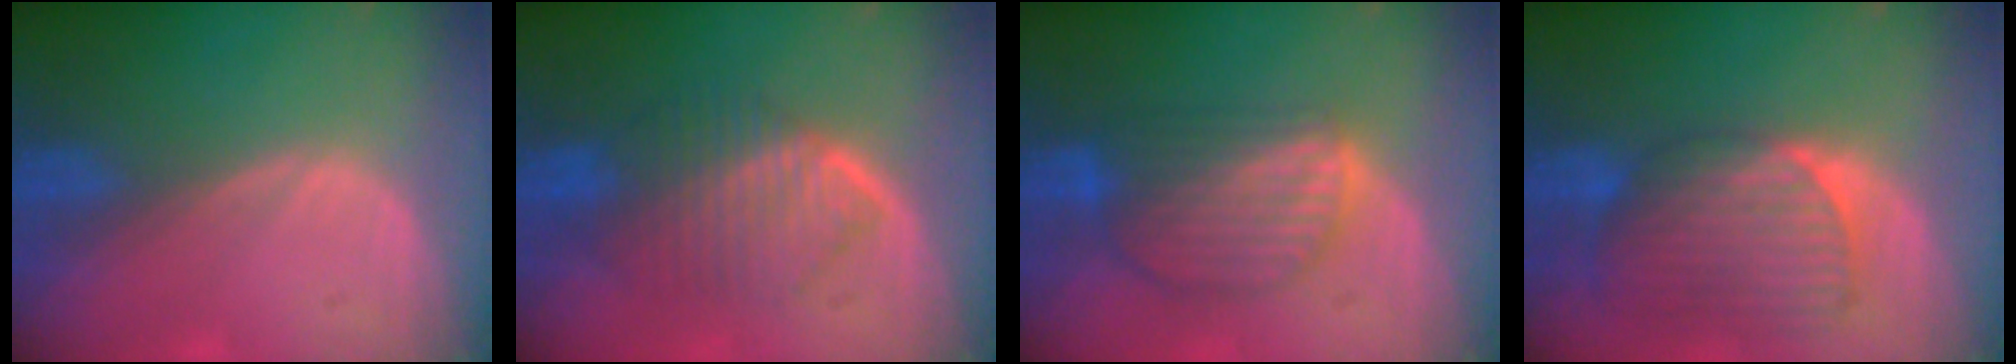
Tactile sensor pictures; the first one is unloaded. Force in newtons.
{"total": 7.3, "press": 7.3, "slide": 0.2}
{"total": 8.1, "press": 7.3, "slide": 3.6}
{"total": 9.7, "press": 8.5, "slide": 4.7}